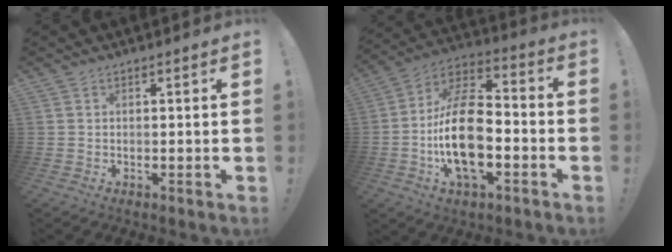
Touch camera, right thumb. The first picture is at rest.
{"total": 20.5, "force": [-4.3, 11.0, 16.7], "torque": [-0.324, 0.024, -0.068]}